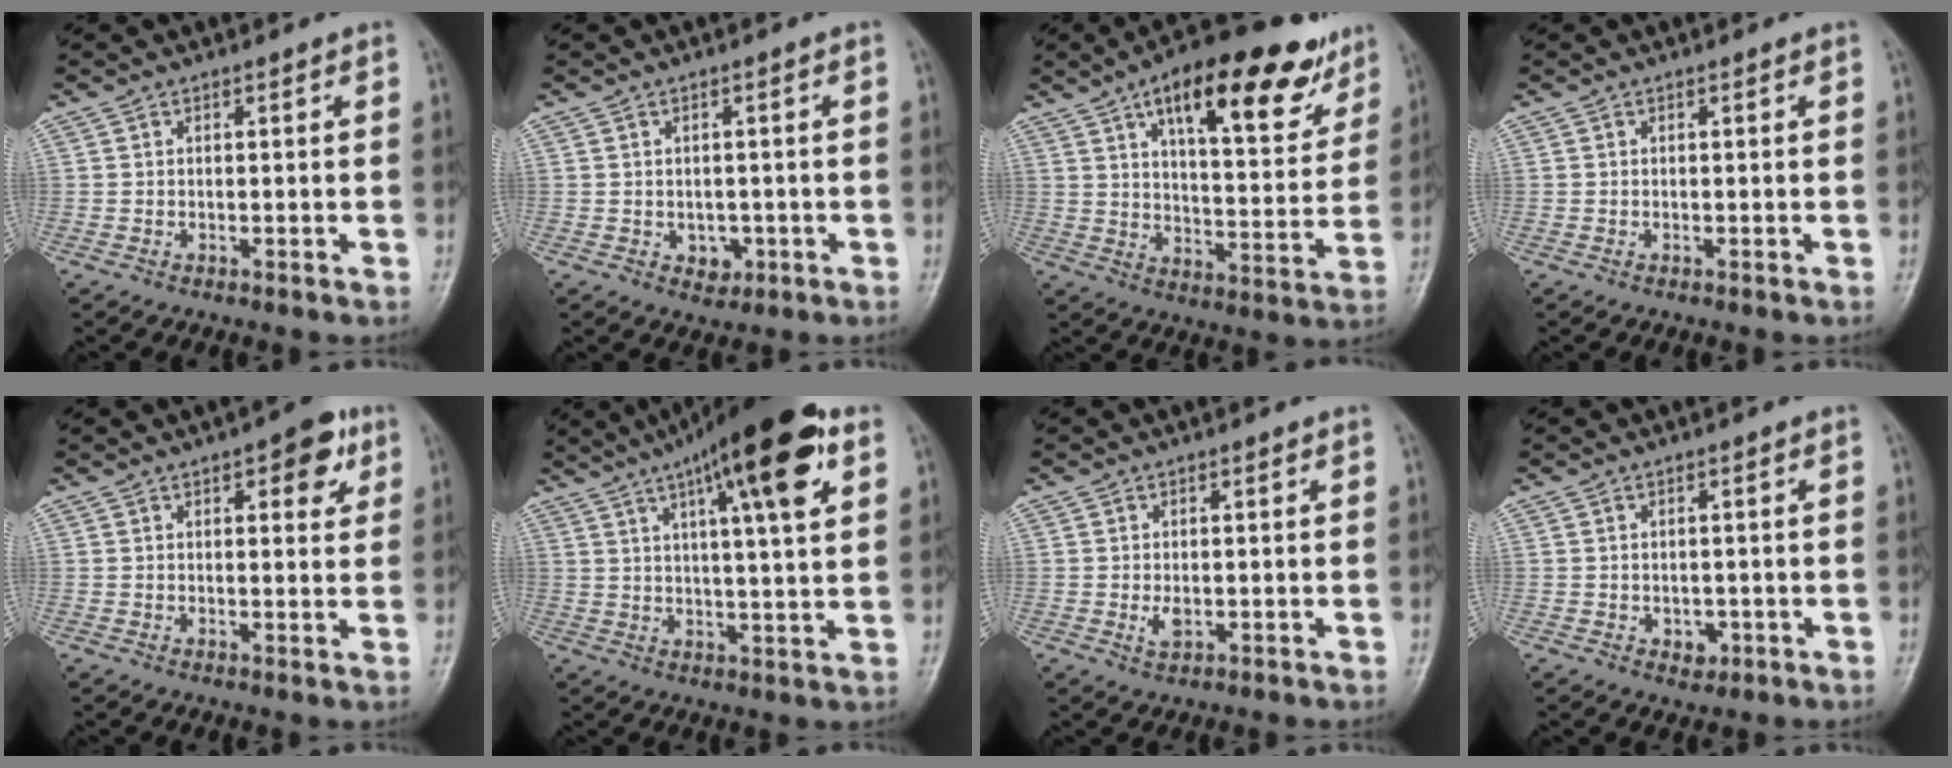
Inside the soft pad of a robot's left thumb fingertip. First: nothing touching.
{"total": 2.9, "force": [-0.7, 2.3, 1.6], "torque": [-0.009, 0.002, -0.003]}
{"total": 22.2, "force": [12.7, 8.4, 16.2], "torque": [-0.198, -0.034, 0.191]}
{"total": 0.0}
{"total": 6.5, "force": [3.1, 2.9, 4.9], "torque": [-0.038, -0.008, 0.032]}
{"total": 18.8, "force": [9.2, 4.2, 15.8], "torque": [-0.229, -0.010, 0.137]}
{"total": 2.2, "force": [-0.1, 1.3, 1.7], "torque": [-0.032, -0.007, 0.001]}
{"total": 2.4, "force": [-0.5, 1.9, 1.4], "torque": [-0.010, 0.001, -0.001]}